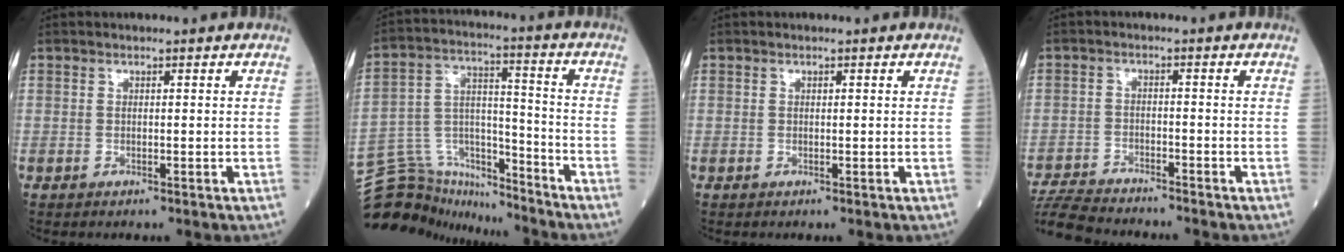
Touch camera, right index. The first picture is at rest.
{"total": 14.3, "force": [-13.6, 4.4, 0.7], "torque": [-0.023, 0.061, -0.230]}
{"total": 0.0}
{"total": 8.7, "force": [-8.4, 0.9, 2.0], "torque": [-0.036, -0.012, -0.148]}